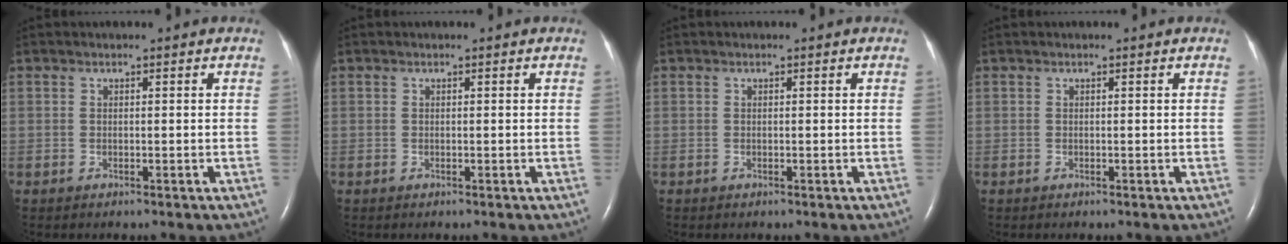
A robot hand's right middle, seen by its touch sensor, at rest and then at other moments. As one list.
[{"total": 0.0}, {"total": 0.0}, {"total": 0.0}]